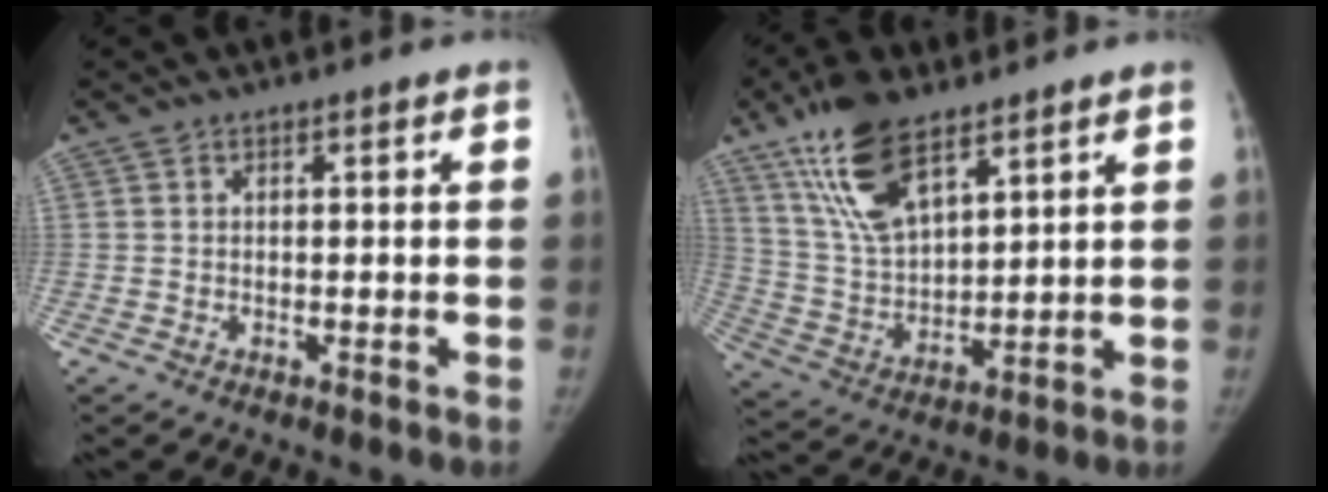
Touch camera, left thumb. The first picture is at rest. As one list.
[{"total": 15.1, "force": [9.5, 6.4, 9.8], "torque": [-0.164, -0.037, 0.189]}]